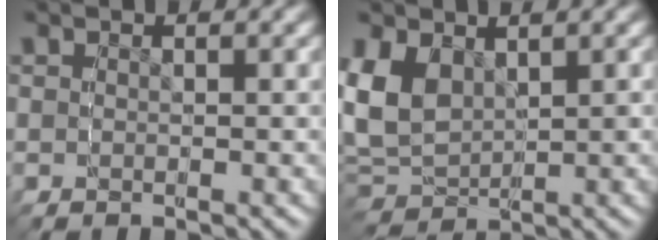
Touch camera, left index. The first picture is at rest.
{"total": 7.8, "force": [0.4, 6.6, 4.2], "torque": [-0.136, -0.030, 0.021]}